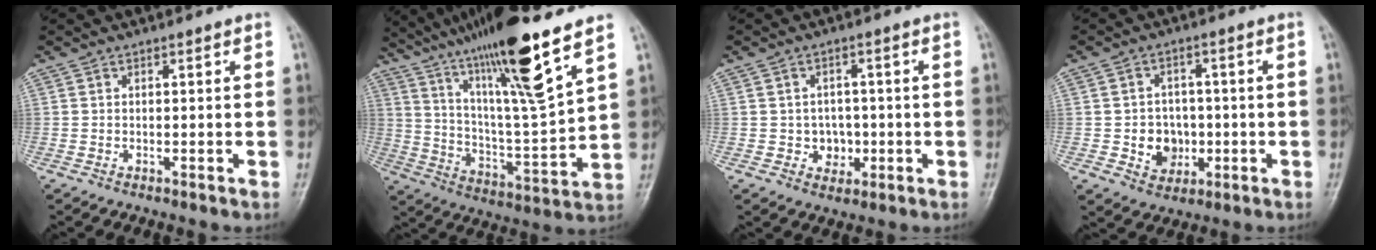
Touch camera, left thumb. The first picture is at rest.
{"total": 21.2, "force": [13.8, 1.7, 15.9], "torque": [-0.262, -0.058, 0.246]}
{"total": 4.3, "force": [-0.8, 3.8, 1.8], "torque": [0.004, 0.009, -0.009]}
{"total": 7.0, "force": [-1.1, 6.2, 3.0], "torque": [-0.011, 0.012, -0.013]}